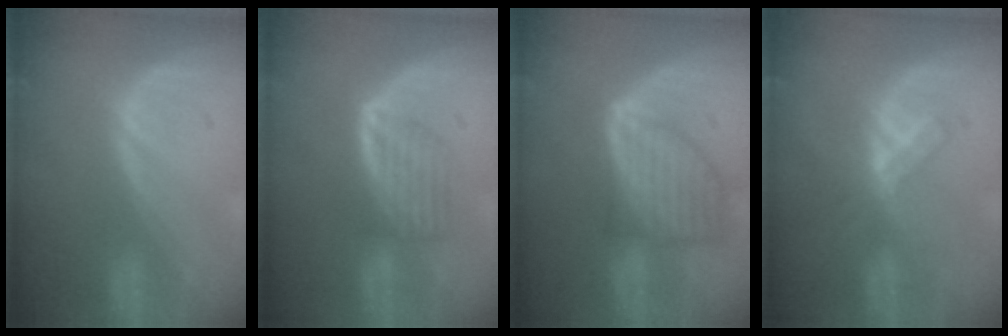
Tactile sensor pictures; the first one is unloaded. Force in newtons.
{"total": 5.9, "press": 5.5, "slide": 2.2}
{"total": 8.4, "press": 8.4, "slide": 0.3}
{"total": 5.3, "press": 5.3, "slide": 0.8}